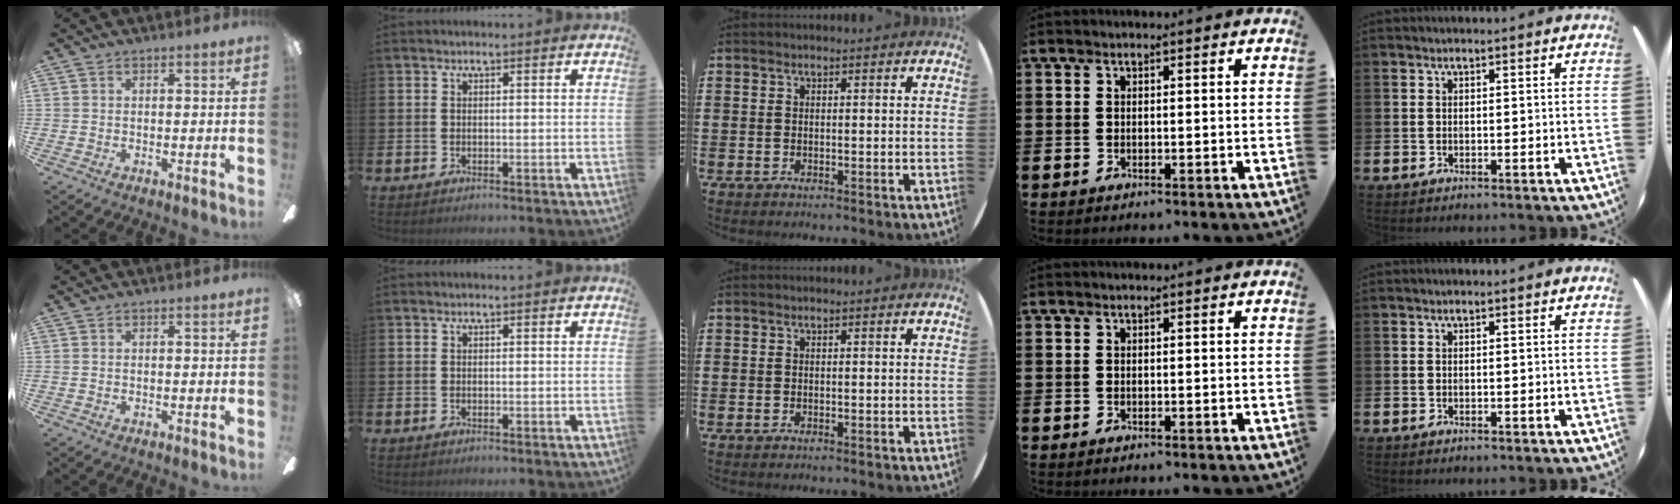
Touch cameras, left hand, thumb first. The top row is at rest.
{}